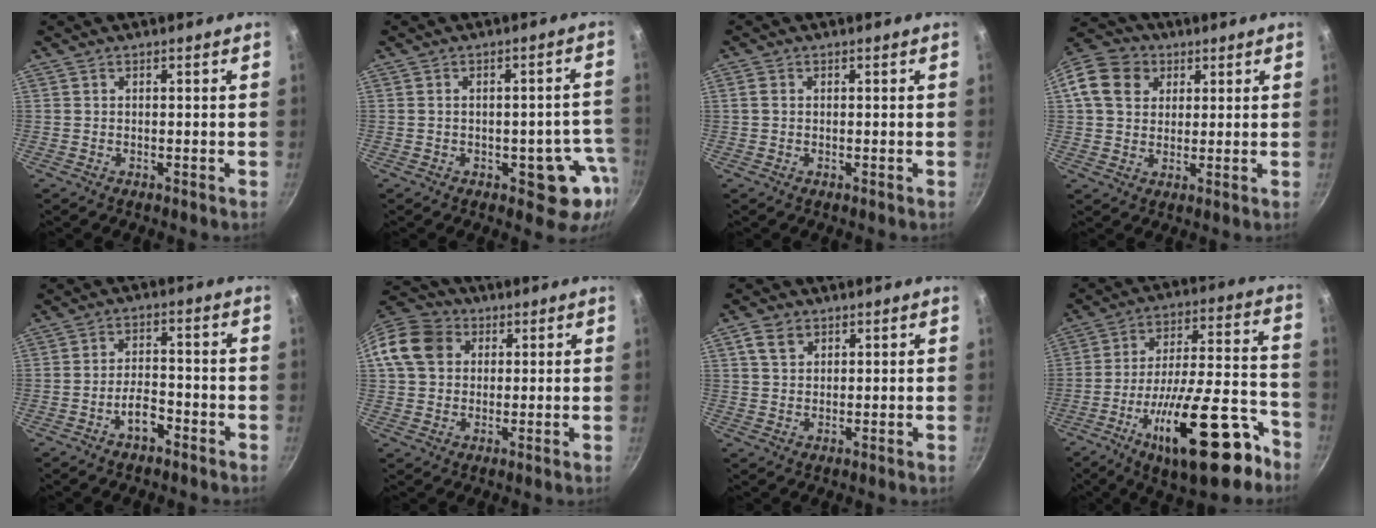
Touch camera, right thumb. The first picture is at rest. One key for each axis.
{"total": 8.5, "fx": -3.1, "fy": 4.6, "fz": 6.5, "tx": -0.021, "ty": 0.029, "tz": -0.037}
{"total": 1.3, "fx": 0.1, "fy": 1.1, "fz": 0.7, "tx": -0.014, "ty": 0.004, "tz": -0.001}
{"total": 12.3, "fx": 3.8, "fy": 10.1, "fz": 5.9, "tx": -0.106, "ty": 0.015, "tz": 0.056}
{"total": 4.9, "fx": -2.9, "fy": 2.3, "fz": 3.2, "tx": -0.044, "ty": 0.029, "tz": -0.049}
{"total": 12.1, "fx": 3.2, "fy": 10.0, "fz": 6.0, "tx": -0.100, "ty": 0.021, "tz": 0.044}
{"total": 4.3, "fx": 2.1, "fy": 3.1, "fz": 2.1, "tx": -0.026, "ty": -0.001, "tz": 0.039}
{"total": 23.8, "fx": -12.5, "fy": 8.3, "fz": 18.4, "tx": -0.249, "ty": 0.069, "tz": -0.192}